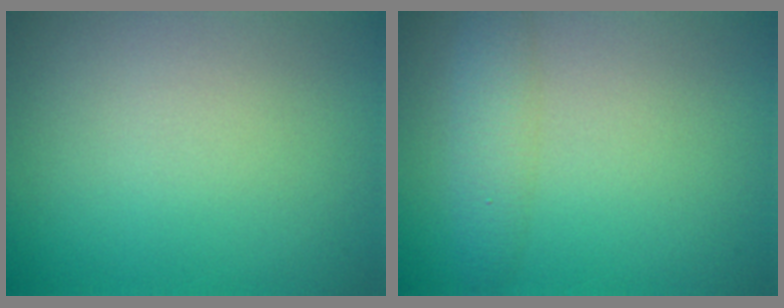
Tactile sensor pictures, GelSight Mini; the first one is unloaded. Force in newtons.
{"total": 2.8, "press": 2.8, "slide": 0.1}